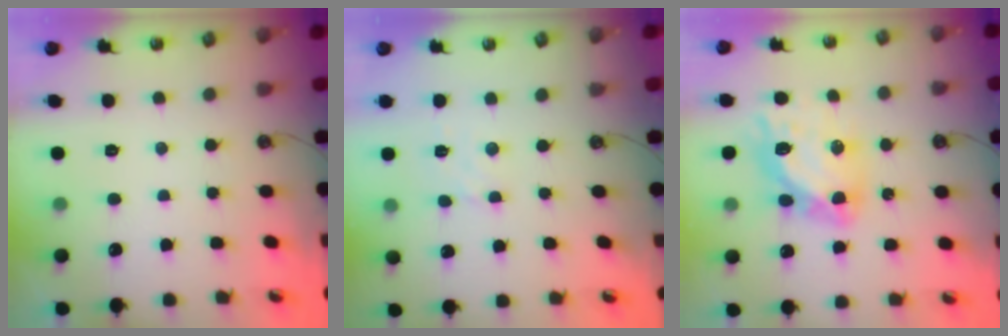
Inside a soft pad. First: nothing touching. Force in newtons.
{"total": 1.6, "press": 1.5, "slide": 0.5}
{"total": 12.7, "press": 12.7, "slide": 1.4}